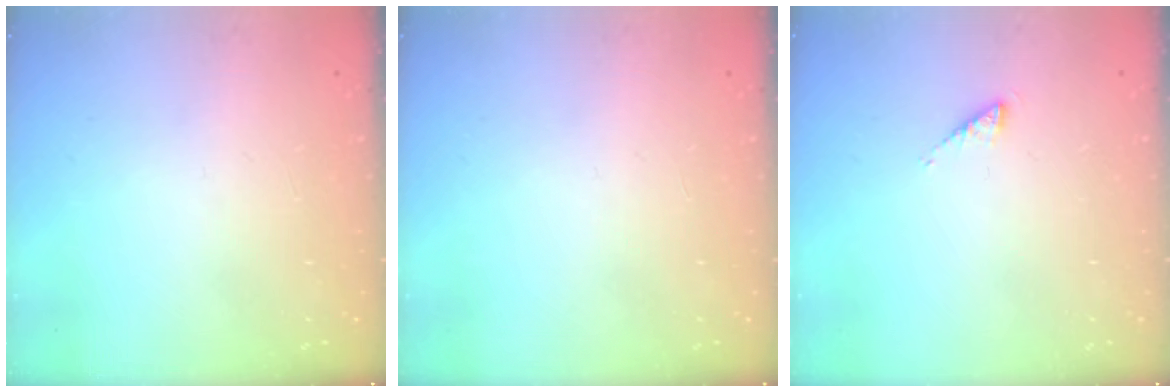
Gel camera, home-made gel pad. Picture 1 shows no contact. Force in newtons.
{"total": 0.0}
{"total": 2.2, "press": 2.1, "slide": 0.4}